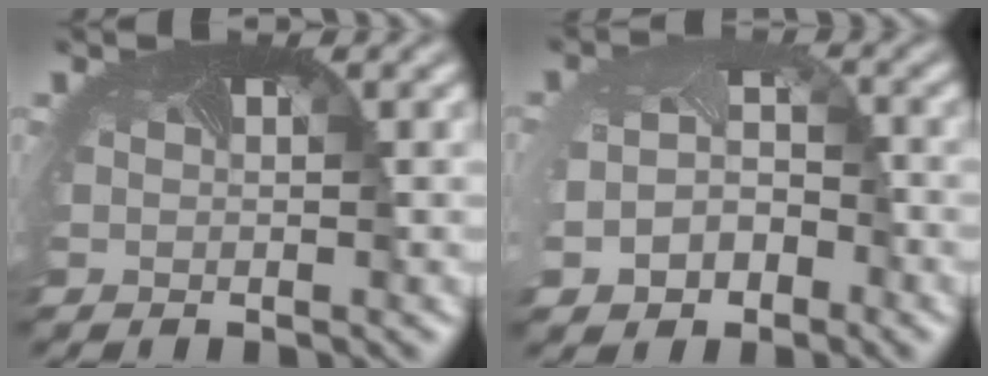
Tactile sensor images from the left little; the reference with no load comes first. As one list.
[{"total": 4.4, "force": [-1.9, 3.3, 2.2], "torque": [-0.063, -0.020, -0.029]}]